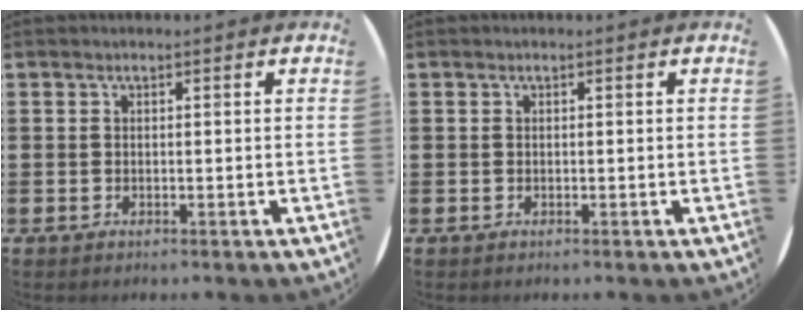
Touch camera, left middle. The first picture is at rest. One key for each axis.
{"total": 0.0}